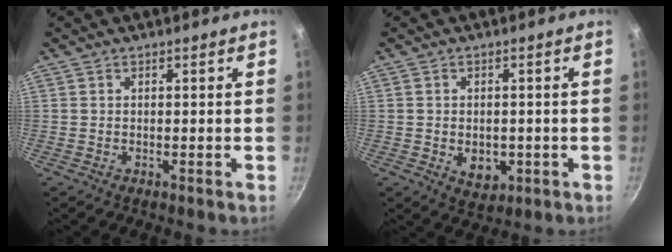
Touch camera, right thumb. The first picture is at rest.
{"total": 5.3, "force": [-1.1, 3.9, 3.4], "torque": [-0.035, -0.001, -0.006]}